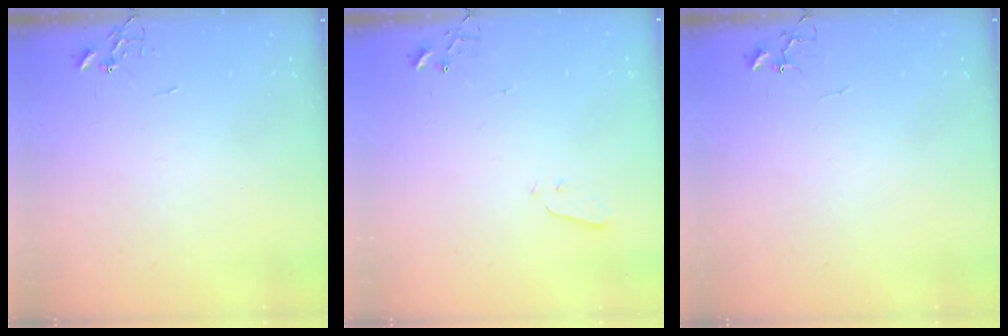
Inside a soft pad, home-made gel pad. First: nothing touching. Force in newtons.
{"total": 2.9, "press": 2.8, "slide": 0.8}
{"total": 3.8, "press": 3.8, "slide": 0.4}